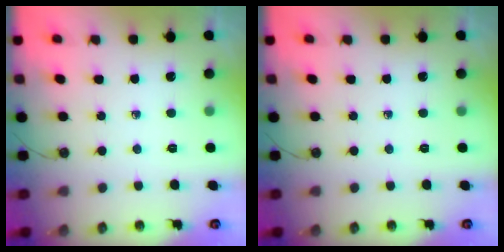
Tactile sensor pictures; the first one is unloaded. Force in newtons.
{"total": 0.0}